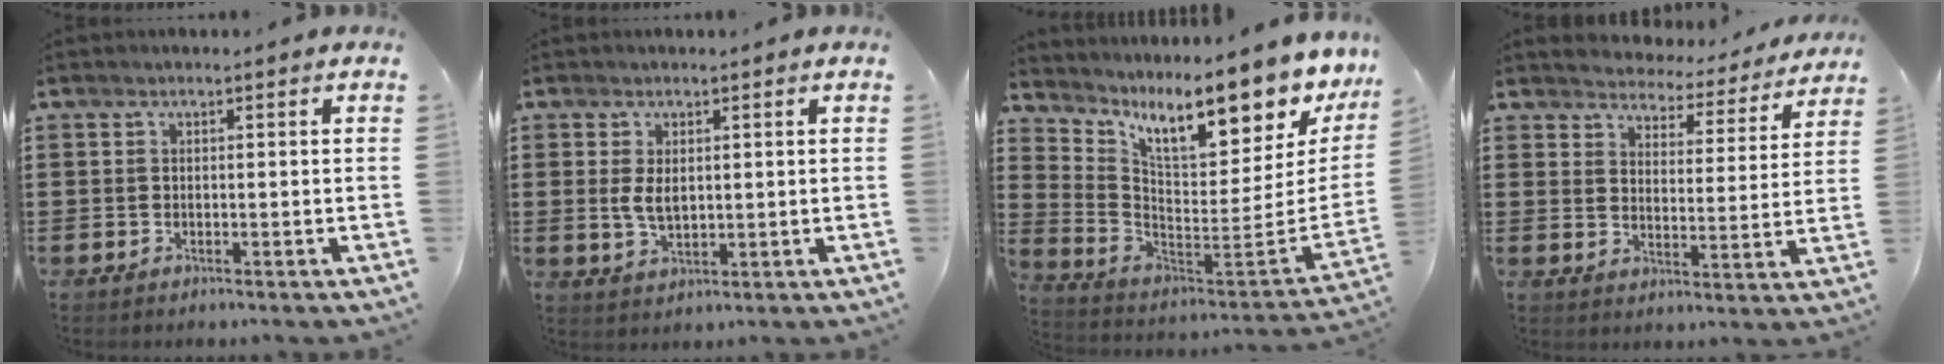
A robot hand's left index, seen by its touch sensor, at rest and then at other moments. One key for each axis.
{"total": 3.6, "fx": 0.6, "fy": 2.0, "fz": 2.9, "tx": -0.060, "ty": -0.001, "tz": 0.008}
{"total": 11.1, "fx": 7.6, "fy": 2.1, "fz": 7.8, "tx": -0.148, "ty": -0.062, "tz": 0.121}
{"total": 4.0, "fx": 4.0, "fy": 0.2, "fz": -0.4, "tx": -0.018, "ty": -0.034, "tz": 0.065}